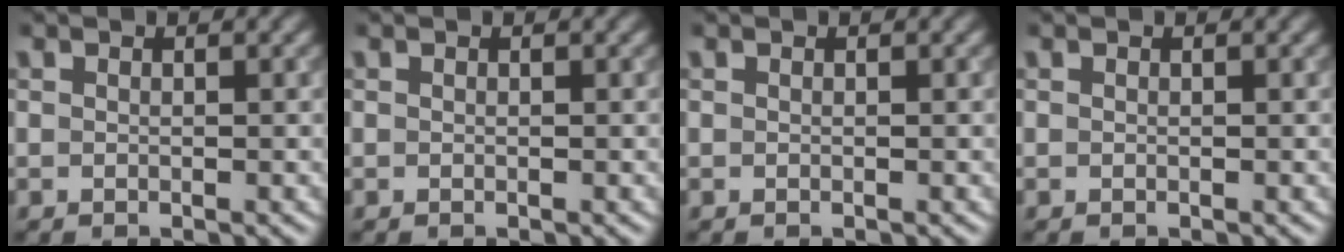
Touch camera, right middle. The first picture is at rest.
{"total": 0.0}
{"total": 0.0}
{"total": 0.0}